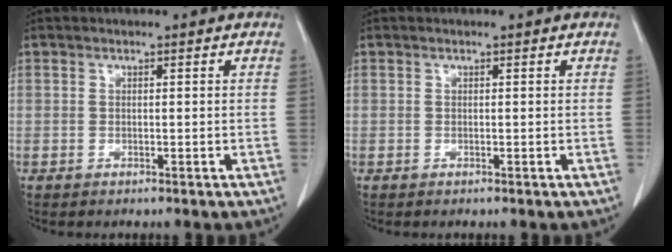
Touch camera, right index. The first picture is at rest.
{"total": 0.0}